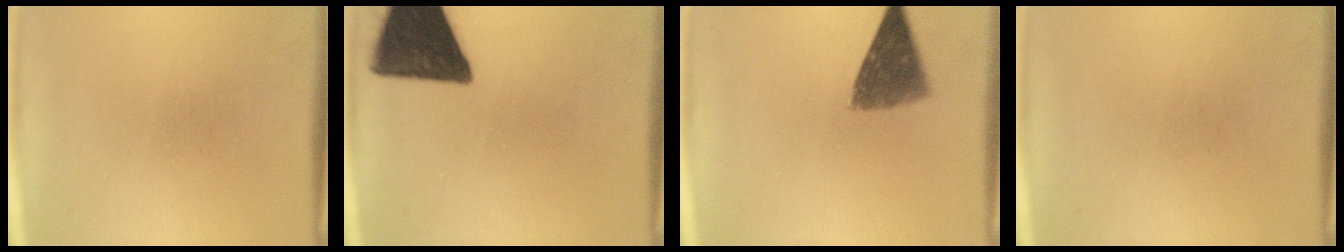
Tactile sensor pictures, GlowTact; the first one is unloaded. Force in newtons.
{"total": 15.8}
{"total": 7.8}
{"total": 0.0}